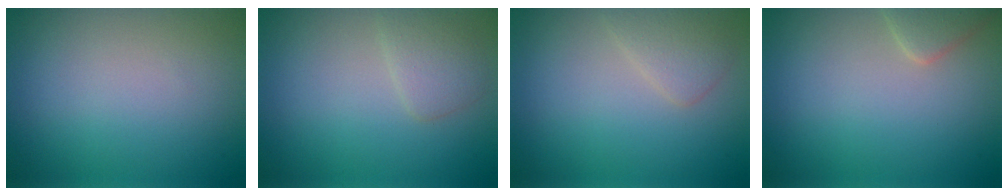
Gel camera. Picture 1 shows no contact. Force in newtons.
{"total": 1.9, "press": 1.9, "slide": 0.0}
{"total": 1.9, "press": 1.9, "slide": 0.0}
{"total": 1.8, "press": 1.8, "slide": 0.1}